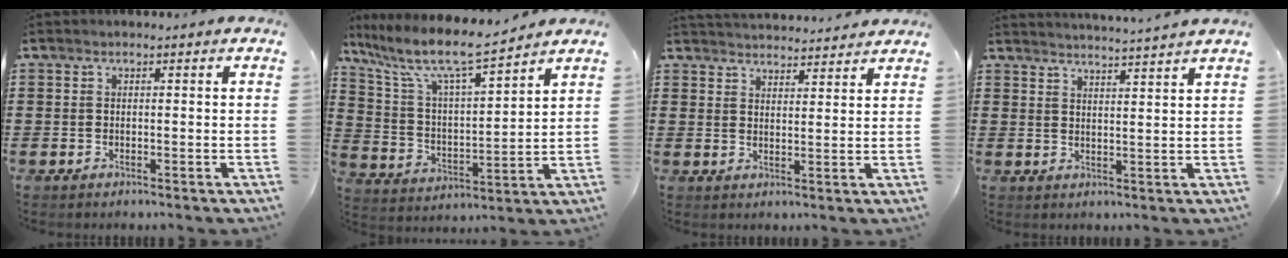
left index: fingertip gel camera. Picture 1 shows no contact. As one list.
[{"total": 9.2, "force": [7.4, 1.2, 5.3], "torque": [-0.135, -0.043, 0.120]}, {"total": 3.4, "force": [3.4, 0.0, -0.1], "torque": [-0.008, -0.016, 0.063]}, {"total": 3.2, "force": [3.1, -0.9, 0.2], "torque": [-0.014, -0.018, 0.054]}]